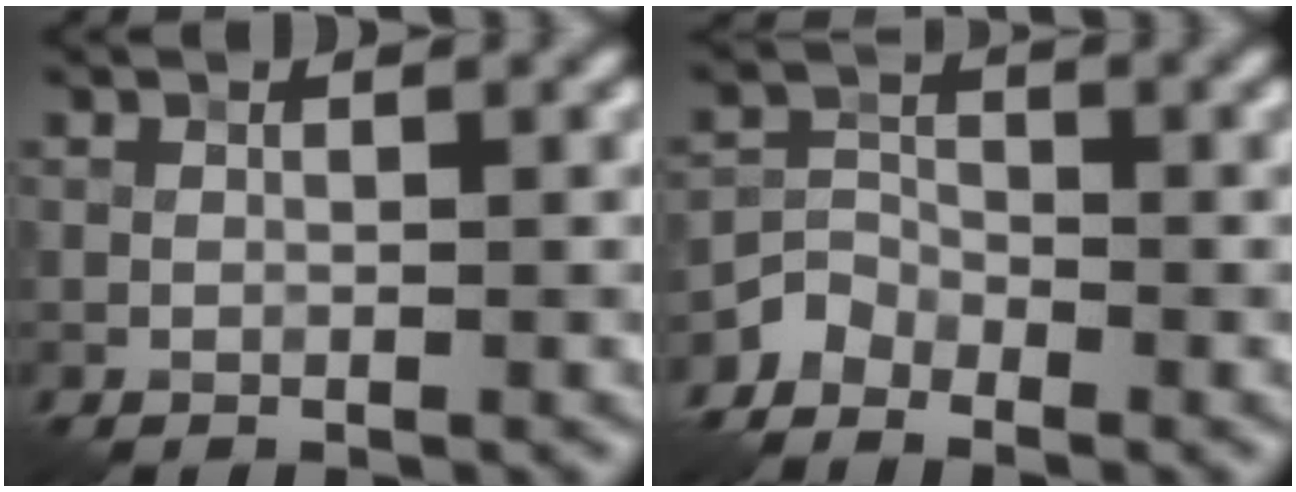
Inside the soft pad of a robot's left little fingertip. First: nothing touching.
{"total": 2.6, "force": [-2.3, 1.1, 0.3], "torque": [-0.003, 0.003, -0.055]}